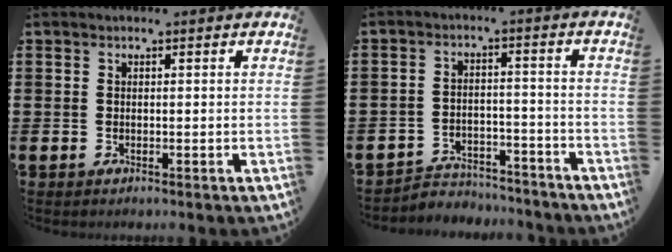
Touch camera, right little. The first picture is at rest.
{"total": 3.6, "force": [-3.5, 0.9, 0.1], "torque": [-0.009, 0.007, -0.075]}